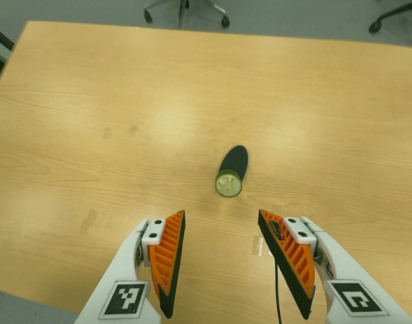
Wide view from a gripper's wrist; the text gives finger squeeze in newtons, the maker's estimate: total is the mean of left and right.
{"total": 0.0}